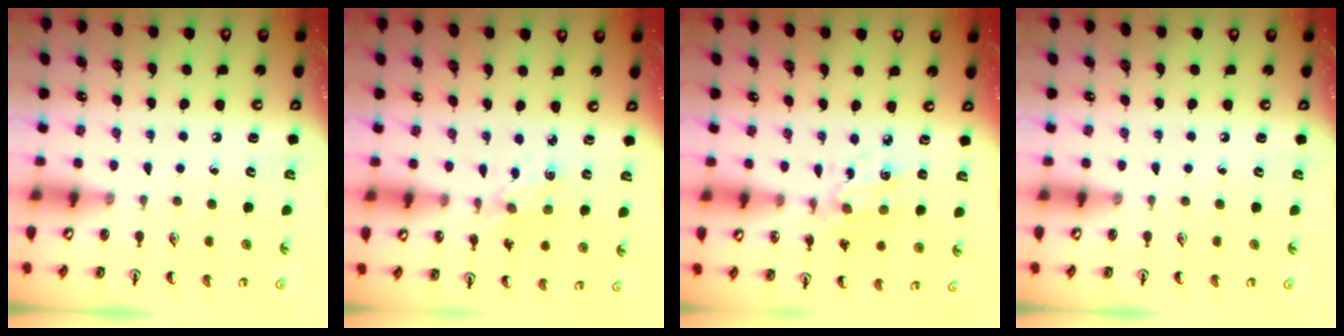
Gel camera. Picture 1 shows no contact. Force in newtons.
{"total": 2.0, "press": 2.0, "slide": 0.4}
{"total": 5.6, "press": 5.3, "slide": 1.7}
{"total": 0.0}